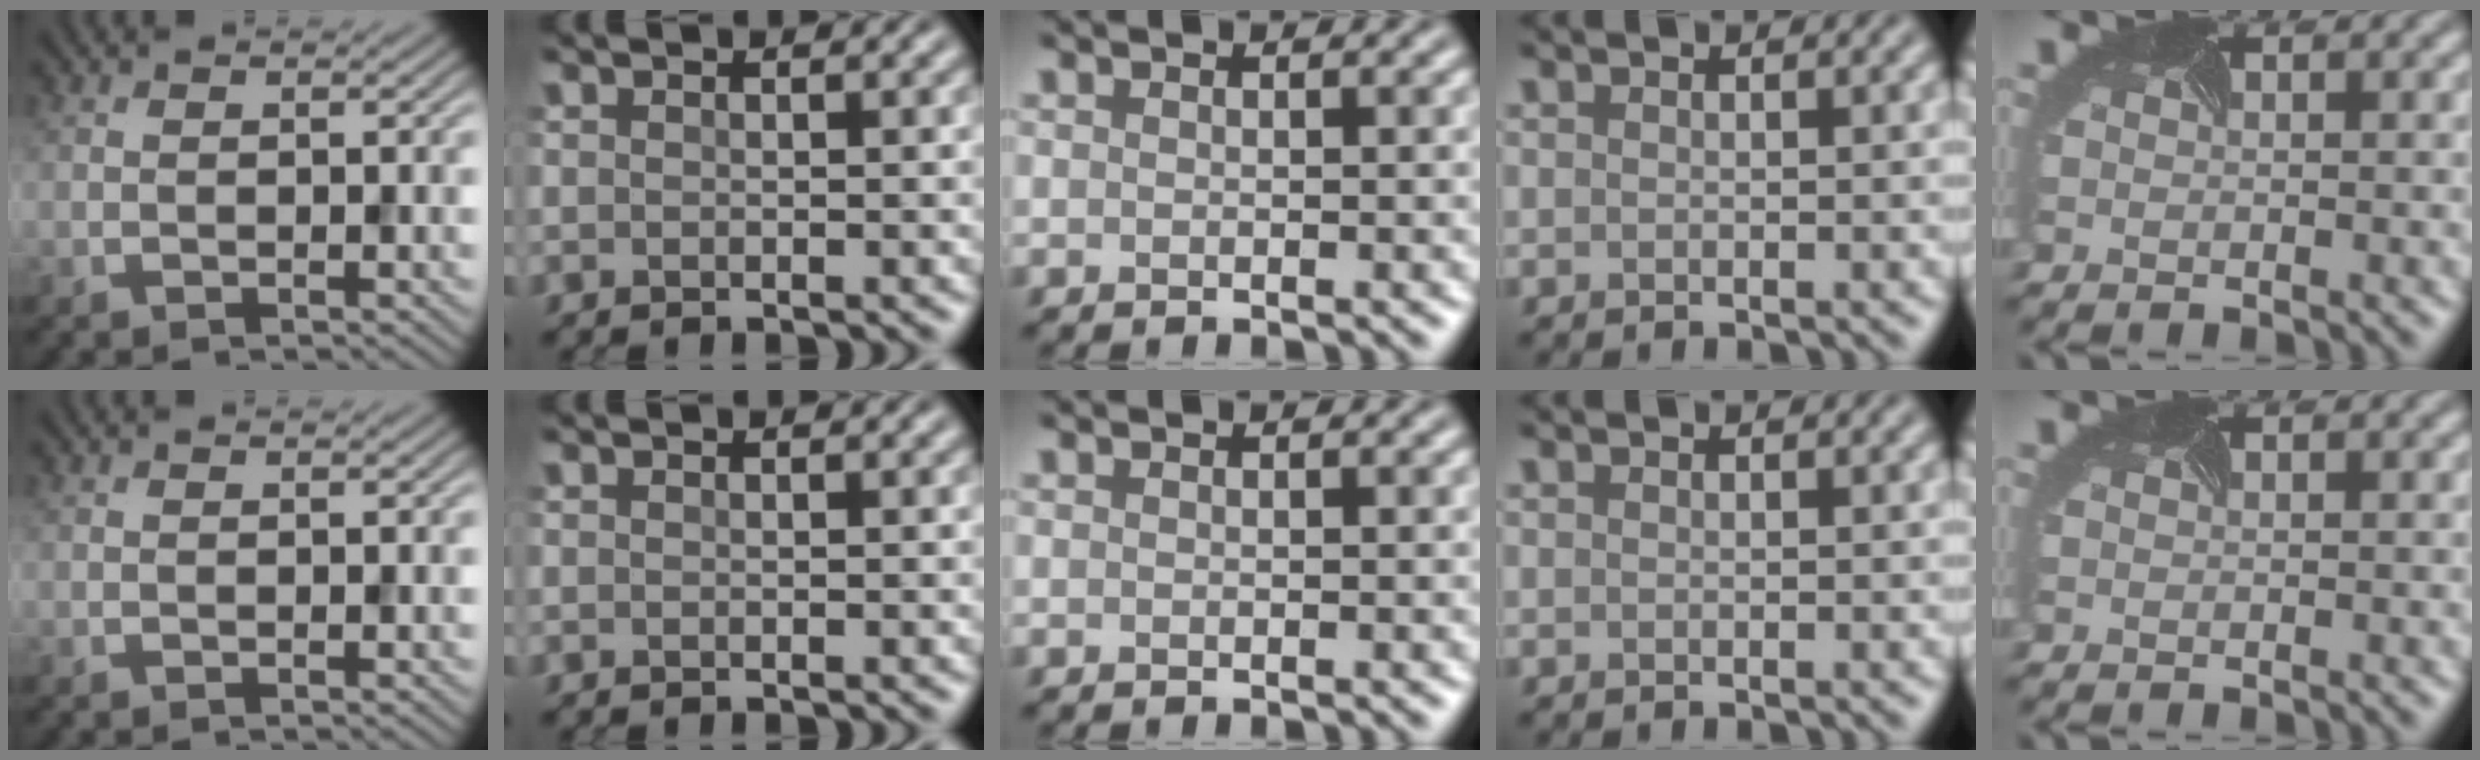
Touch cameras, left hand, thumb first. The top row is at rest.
{}